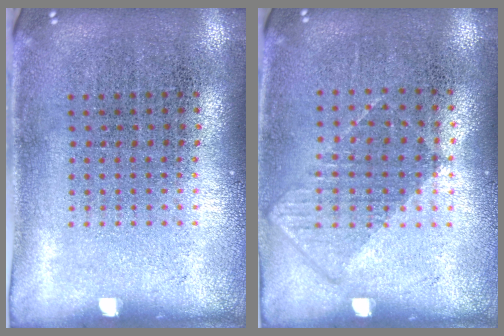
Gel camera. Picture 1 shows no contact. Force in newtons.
{"total": 0.6, "press": 0.4, "slide": 0.4}